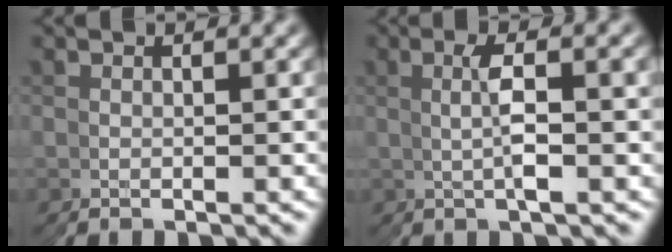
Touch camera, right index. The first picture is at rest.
{"total": 2.4, "force": [0.4, -1.0, 2.2], "torque": [-0.034, 0.019, 0.003]}